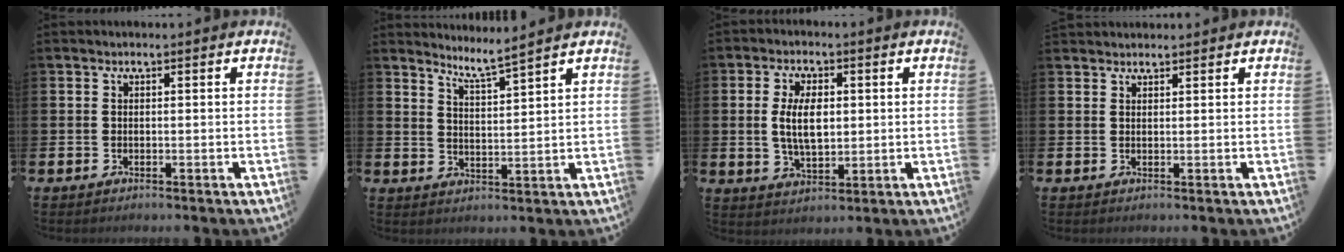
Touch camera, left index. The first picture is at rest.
{"total": 4.6, "force": [4.4, -0.8, 0.8], "torque": [-0.024, -0.033, 0.074]}
{"total": 6.1, "force": [1.0, 3.1, 5.1], "torque": [-0.079, 0.000, 0.012]}
{"total": 1.4, "force": [1.3, 0.3, -0.1], "torque": [0.009, -0.003, 0.024]}